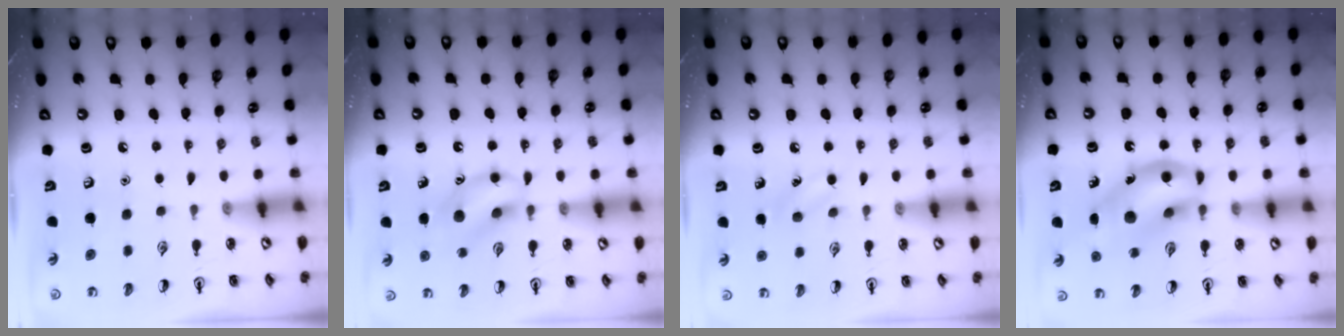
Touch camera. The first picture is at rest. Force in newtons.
{"total": 11.8, "press": 11.7, "slide": 1.4}
{"total": 6.5, "press": 6.1, "slide": 2.0}
{"total": 15.4, "press": 14.9, "slide": 4.1}